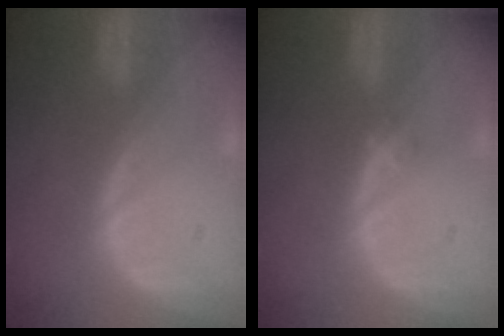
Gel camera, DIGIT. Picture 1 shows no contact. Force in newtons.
{"total": 1.2, "press": 1.1, "slide": 0.6}